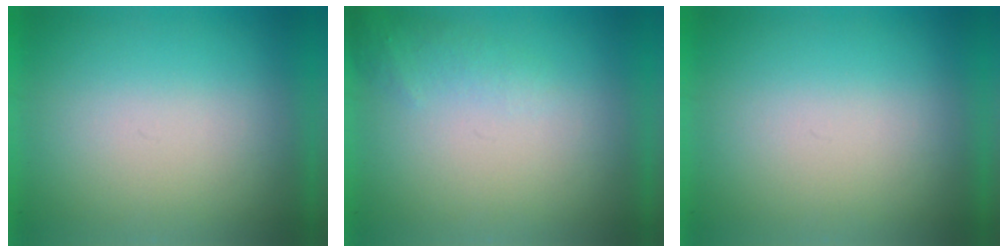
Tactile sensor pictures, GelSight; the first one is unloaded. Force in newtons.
{"total": 1.4}
{"total": 0.0}